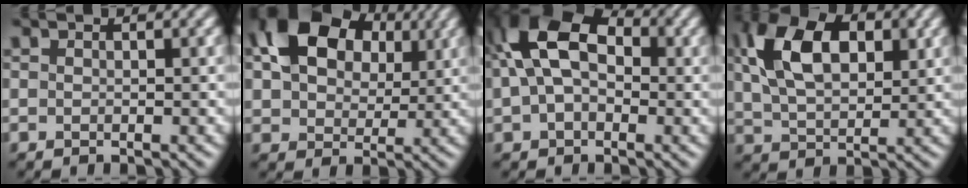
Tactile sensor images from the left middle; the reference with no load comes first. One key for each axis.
{"total": 12.3, "fx": 4.7, "fy": 8.2, "fz": 7.9, "tx": -0.141, "ty": 0.027, "tz": 0.068}
{"total": 10.2, "fx": 1.9, "fy": 6.5, "fz": 7.7, "tx": -0.146, "ty": 0.028, "tz": 0.012}
{"total": 9.4, "fx": 3.1, "fy": 5.6, "fz": 6.9, "tx": -0.146, "ty": 0.014, "tz": 0.056}